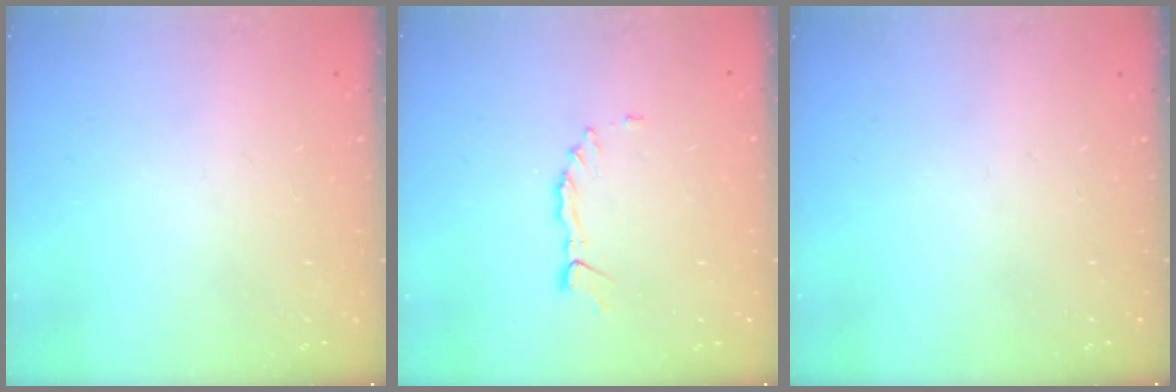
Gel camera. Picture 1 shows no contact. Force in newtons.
{"total": 1.5, "press": 1.5, "slide": 0.2}
{"total": 0.0}